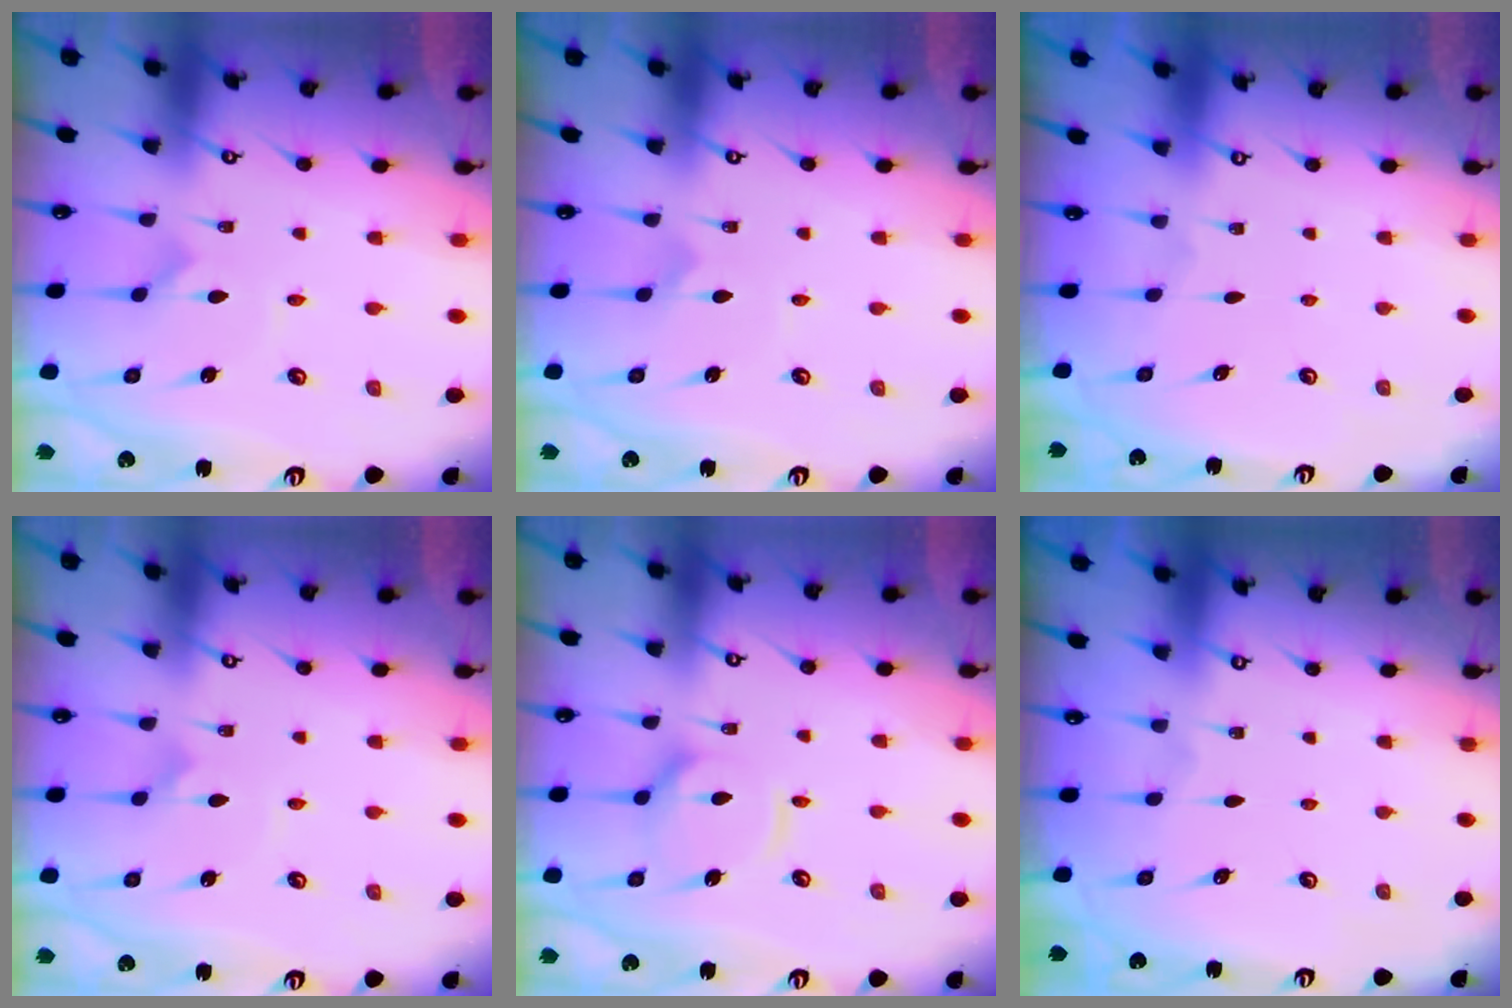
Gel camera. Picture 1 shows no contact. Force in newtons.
{"total": 1.2, "press": 1.2, "slide": 0.1}
{"total": 0.0}
{"total": 1.6, "press": 1.6, "slide": 0.1}
{"total": 10.2, "press": 10.2, "slide": 1.2}
{"total": 0.0}